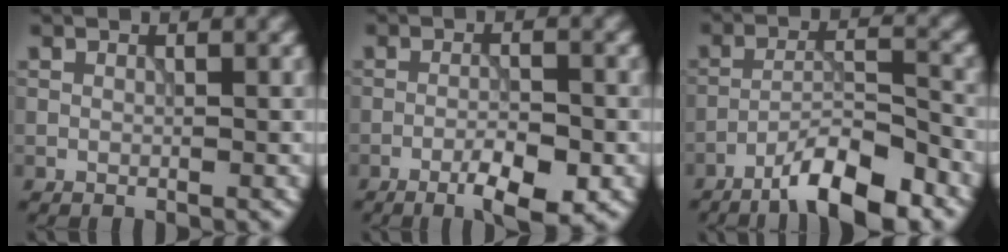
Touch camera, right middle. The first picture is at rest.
{"total": 4.3, "force": [-2.3, 0.9, 3.5], "torque": [-0.062, -0.002, -0.037]}
{"total": 7.0, "force": [-5.0, 1.3, 4.7], "torque": [-0.074, 0.008, -0.088]}